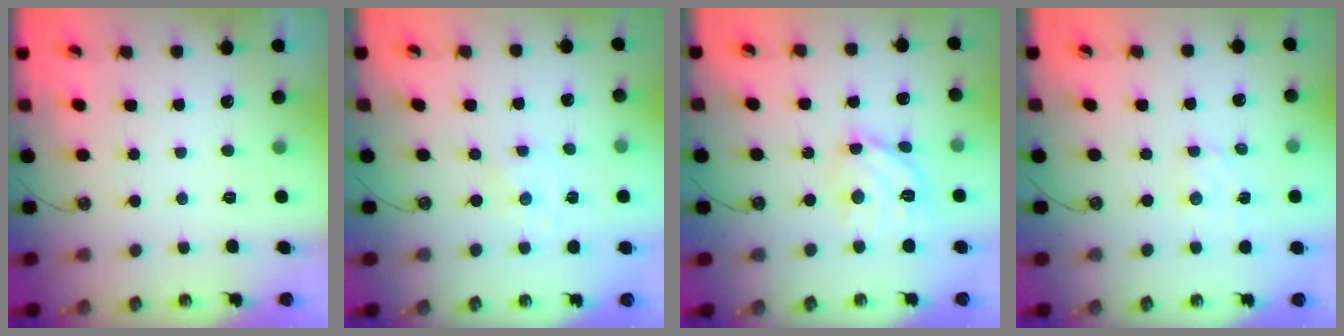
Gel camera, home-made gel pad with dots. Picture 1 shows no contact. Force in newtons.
{"total": 0.0}
{"total": 13.0, "press": 13.0, "slide": 1.0}
{"total": 2.8, "press": 2.8, "slide": 0.3}